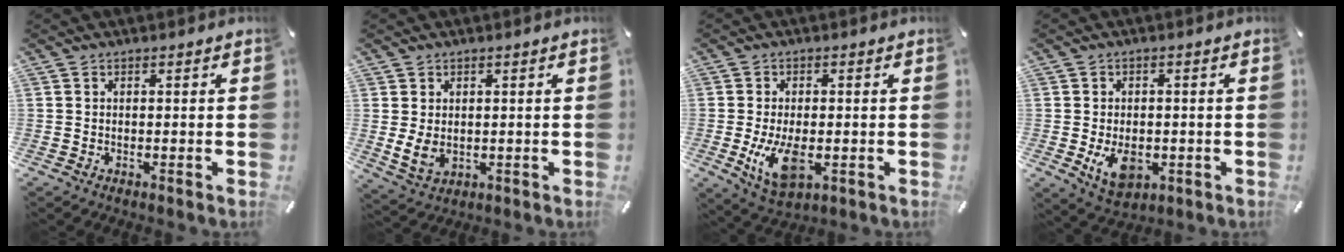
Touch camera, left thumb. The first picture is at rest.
{"total": 4.4, "force": [0.8, 3.2, 2.9], "torque": [-0.059, -0.005, 0.014]}
{"total": 9.2, "force": [-1.6, 5.0, 7.6], "torque": [-0.151, -0.016, -0.028]}
{"total": 7.4, "force": [-1.6, 5.2, 5.0], "torque": [-0.083, -0.003, -0.028]}